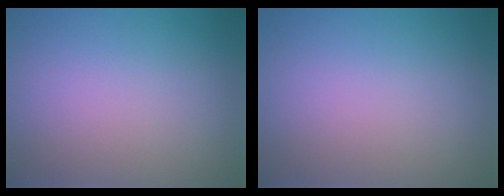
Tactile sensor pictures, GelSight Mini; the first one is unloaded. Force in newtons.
{"total": 0.0}